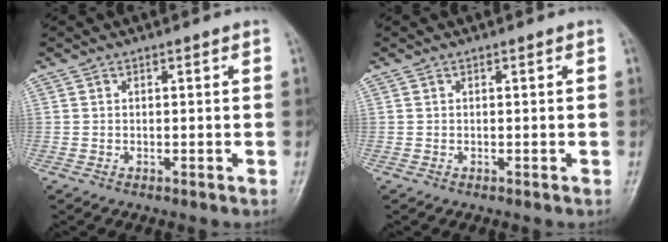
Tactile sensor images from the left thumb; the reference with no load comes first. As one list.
[{"total": 0.0}]